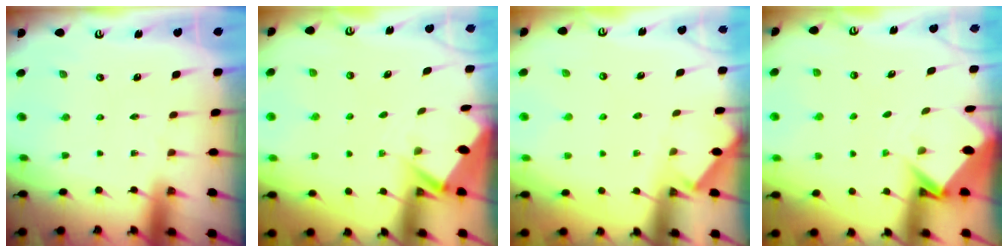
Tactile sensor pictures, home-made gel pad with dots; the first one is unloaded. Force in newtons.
{"total": 2.7, "press": 2.7, "slide": 0.4}
{"total": 1.9, "press": 1.8, "slide": 0.3}
{"total": 3.8, "press": 3.8, "slide": 0.2}